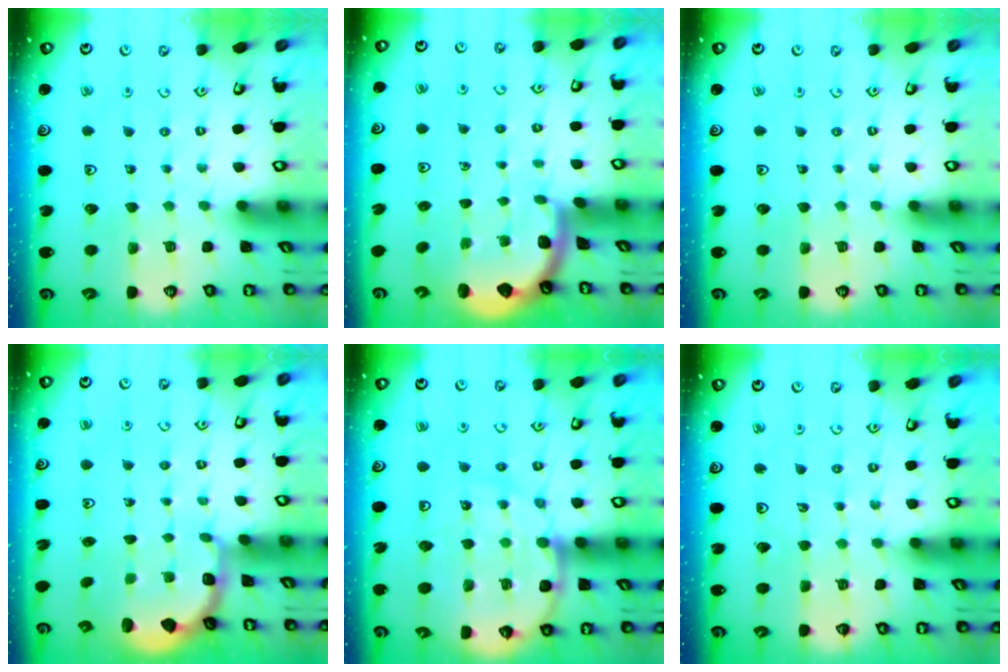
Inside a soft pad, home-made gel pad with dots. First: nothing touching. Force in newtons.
{"total": 1.6, "press": 1.6, "slide": 0.1}
{"total": 0.0}
{"total": 2.7, "press": 2.1, "slide": 1.7}
{"total": 15.2, "press": 14.9, "slide": 3.1}
{"total": 1.9, "press": 1.9, "slide": 0.2}